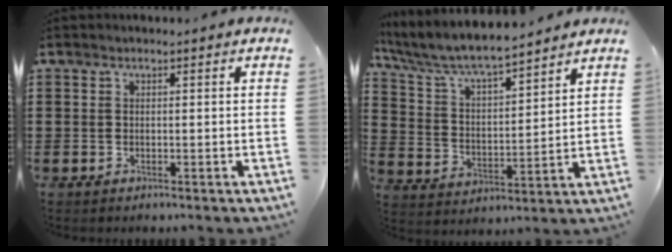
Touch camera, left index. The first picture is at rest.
{"total": 7.0, "force": [6.3, 1.0, 2.9], "torque": [-0.085, -0.038, 0.105]}